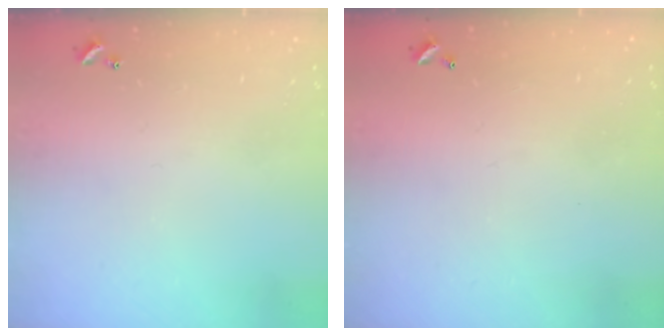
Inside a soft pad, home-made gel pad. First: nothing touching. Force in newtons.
{"total": 2.7, "press": 2.7, "slide": 0.1}